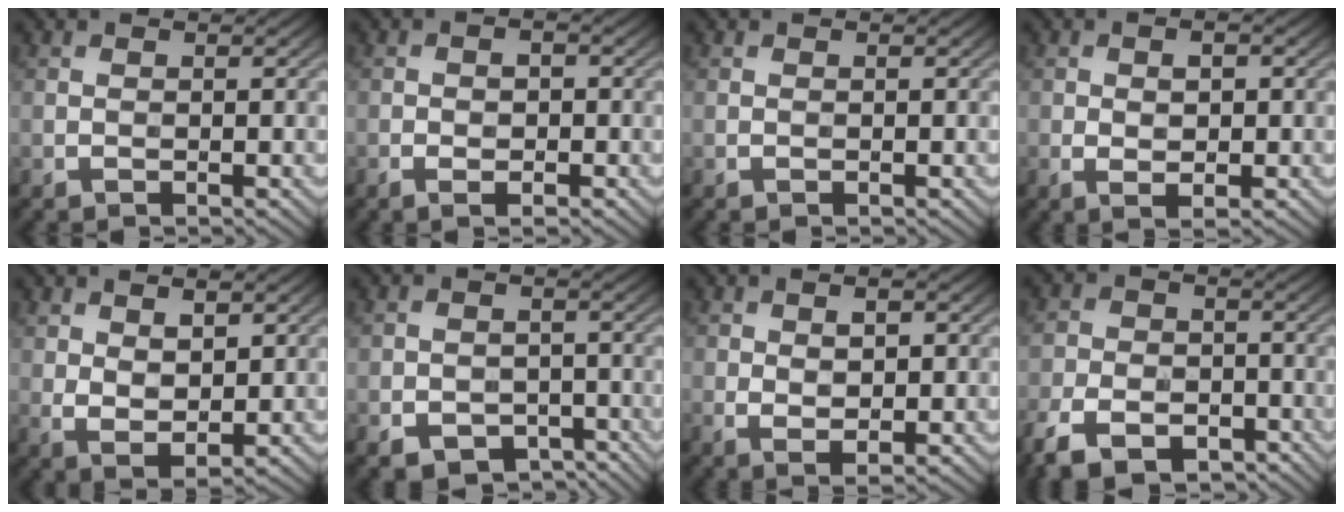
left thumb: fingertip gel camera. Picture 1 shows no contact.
{"total": 2.8, "force": [-1.1, 1.3, 2.2], "torque": [-0.035, 0.001, -0.019]}
{"total": 0.0}
{"total": 3.4, "force": [-0.1, 1.6, 3.0], "torque": [-0.051, -0.003, 0.002]}
{"total": 4.6, "force": [2.0, 2.2, 3.5], "torque": [-0.073, -0.009, 0.041]}
{"total": 5.3, "force": [-2.9, 3.8, 2.4], "torque": [-0.038, -0.006, -0.041]}
{"total": 3.7, "force": [0.4, 1.9, 3.2], "torque": [-0.058, -0.004, 0.011]}
{"total": 9.2, "force": [-5.7, 5.5, 4.7], "torque": [-0.109, -0.027, -0.105]}